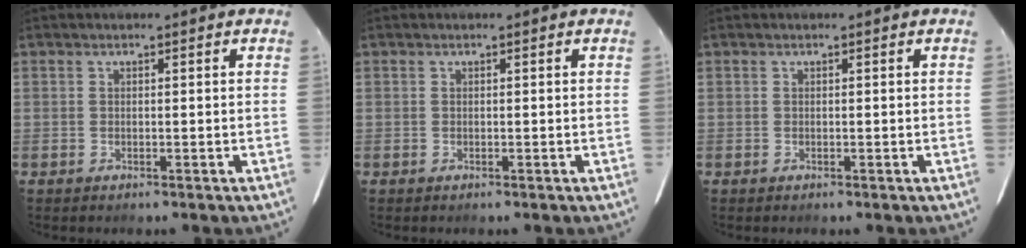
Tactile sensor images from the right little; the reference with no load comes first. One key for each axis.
{"total": 0.0}
{"total": 0.0}